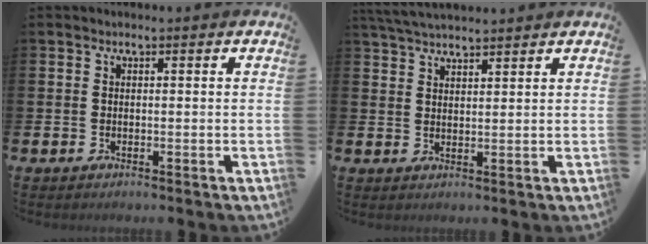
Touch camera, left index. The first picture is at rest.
{"total": 4.0, "force": [3.8, 0.5, 1.1], "torque": [-0.028, -0.011, 0.071]}